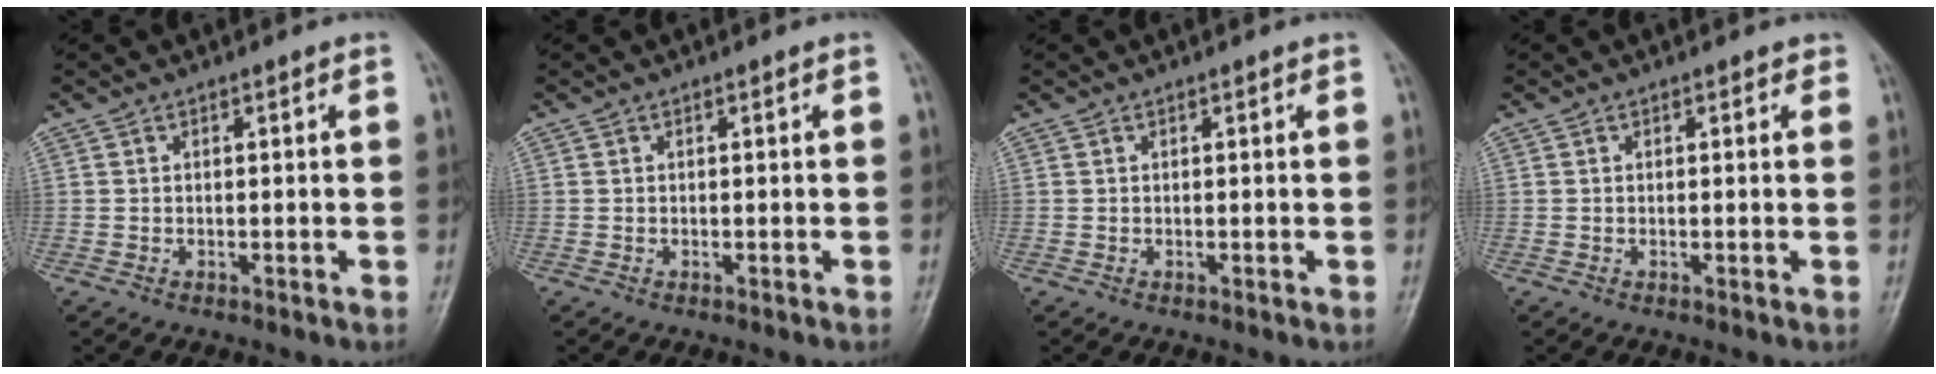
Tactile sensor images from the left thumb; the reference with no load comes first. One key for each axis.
{"total": 0.0}
{"total": 0.5, "fx": 0.4, "fy": 0.3, "fz": 0.2, "tx": -0.005, "ty": -0.002, "tz": 0.001}
{"total": 1.0, "fx": 0.7, "fy": 0.7, "fz": 0.3, "tx": 0.010, "ty": -0.002, "tz": 0.001}